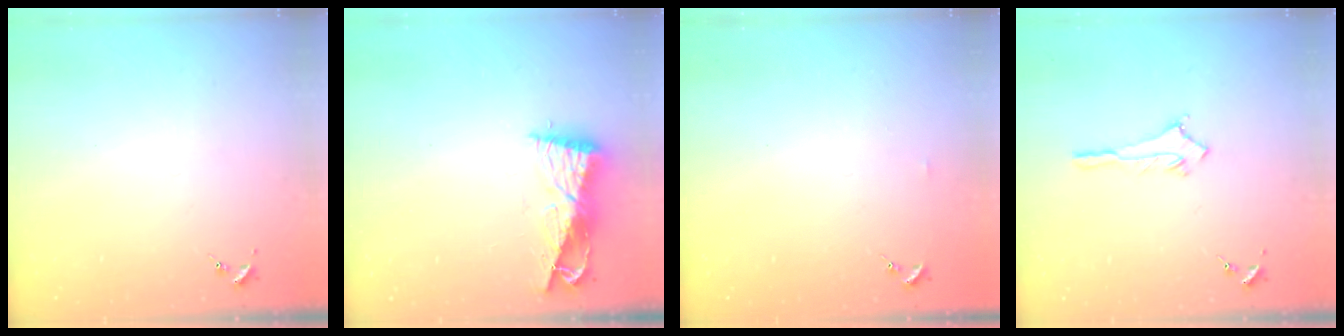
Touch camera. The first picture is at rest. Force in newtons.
{"total": 8.8, "press": 8.7, "slide": 1.0}
{"total": 3.0, "press": 3.0, "slide": 0.3}
{"total": 2.8, "press": 2.8, "slide": 0.4}